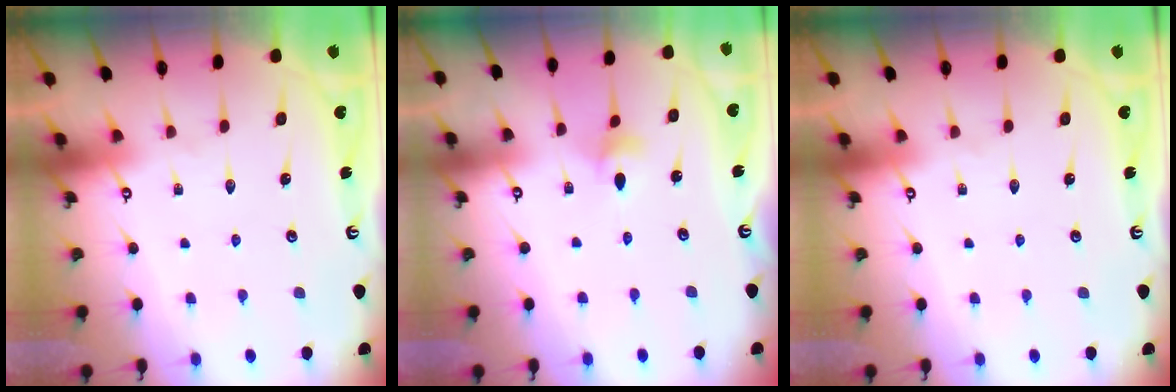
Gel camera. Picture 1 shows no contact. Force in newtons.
{"total": 3.6, "press": 3.6, "slide": 0.5}
{"total": 0.0}